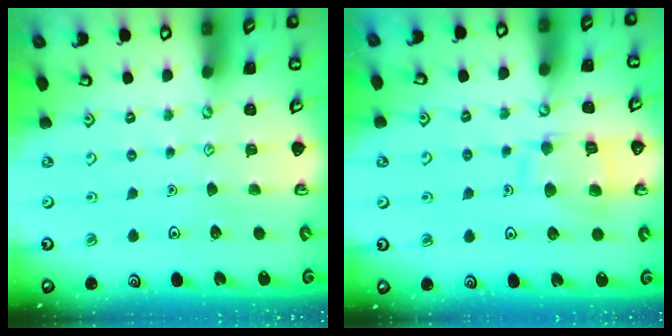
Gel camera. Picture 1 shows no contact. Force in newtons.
{"total": 11.0, "press": 11.0, "slide": 0.9}